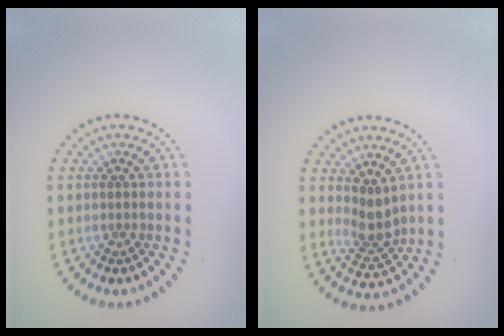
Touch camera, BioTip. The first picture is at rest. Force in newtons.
{"total": 2.6, "press": 2.0, "slide": 1.7}